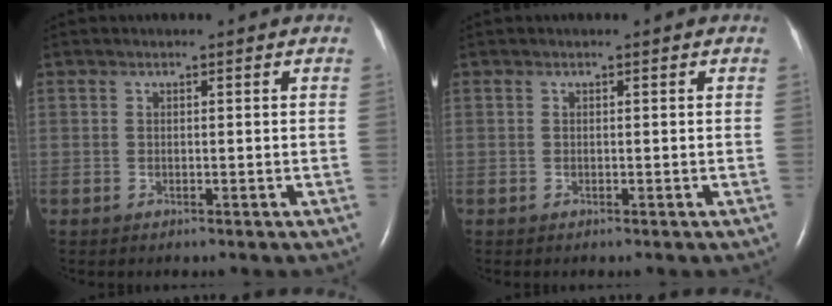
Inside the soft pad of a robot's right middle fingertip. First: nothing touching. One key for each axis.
{"total": 0.0}